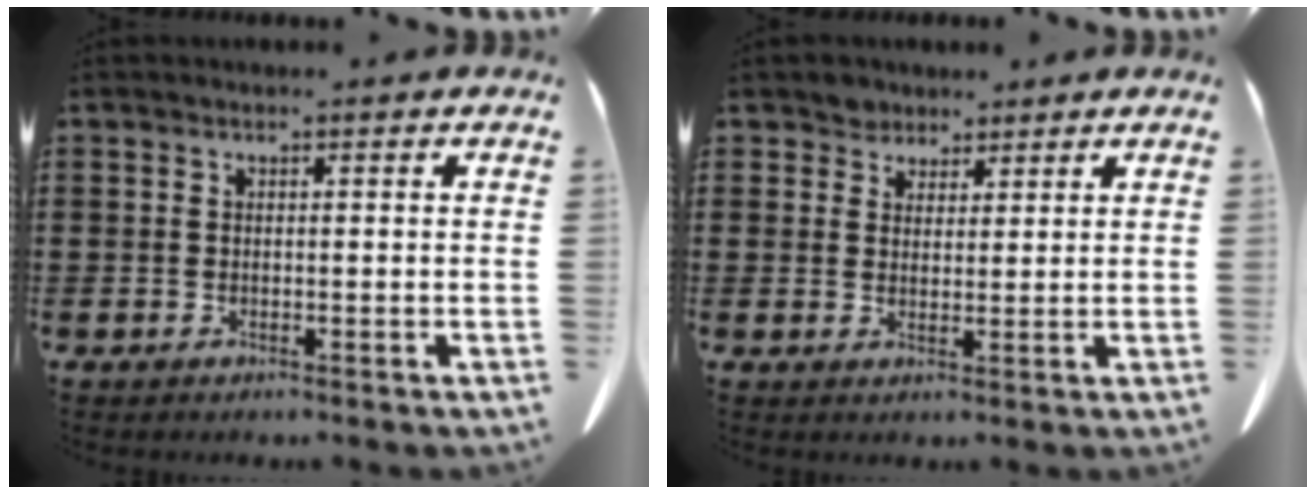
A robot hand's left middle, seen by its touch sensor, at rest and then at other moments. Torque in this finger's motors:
{"motor_torque": [-0.49, 0.65, 0.04, -0.01]}